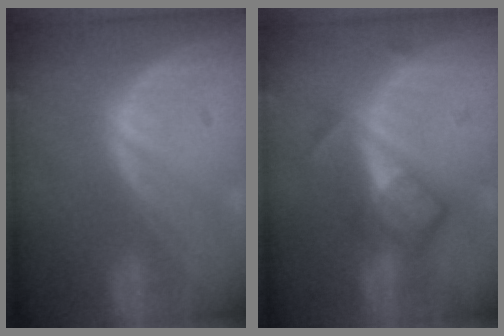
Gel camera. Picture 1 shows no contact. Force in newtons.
{"total": 5.9, "press": 5.1, "slide": 3.1}